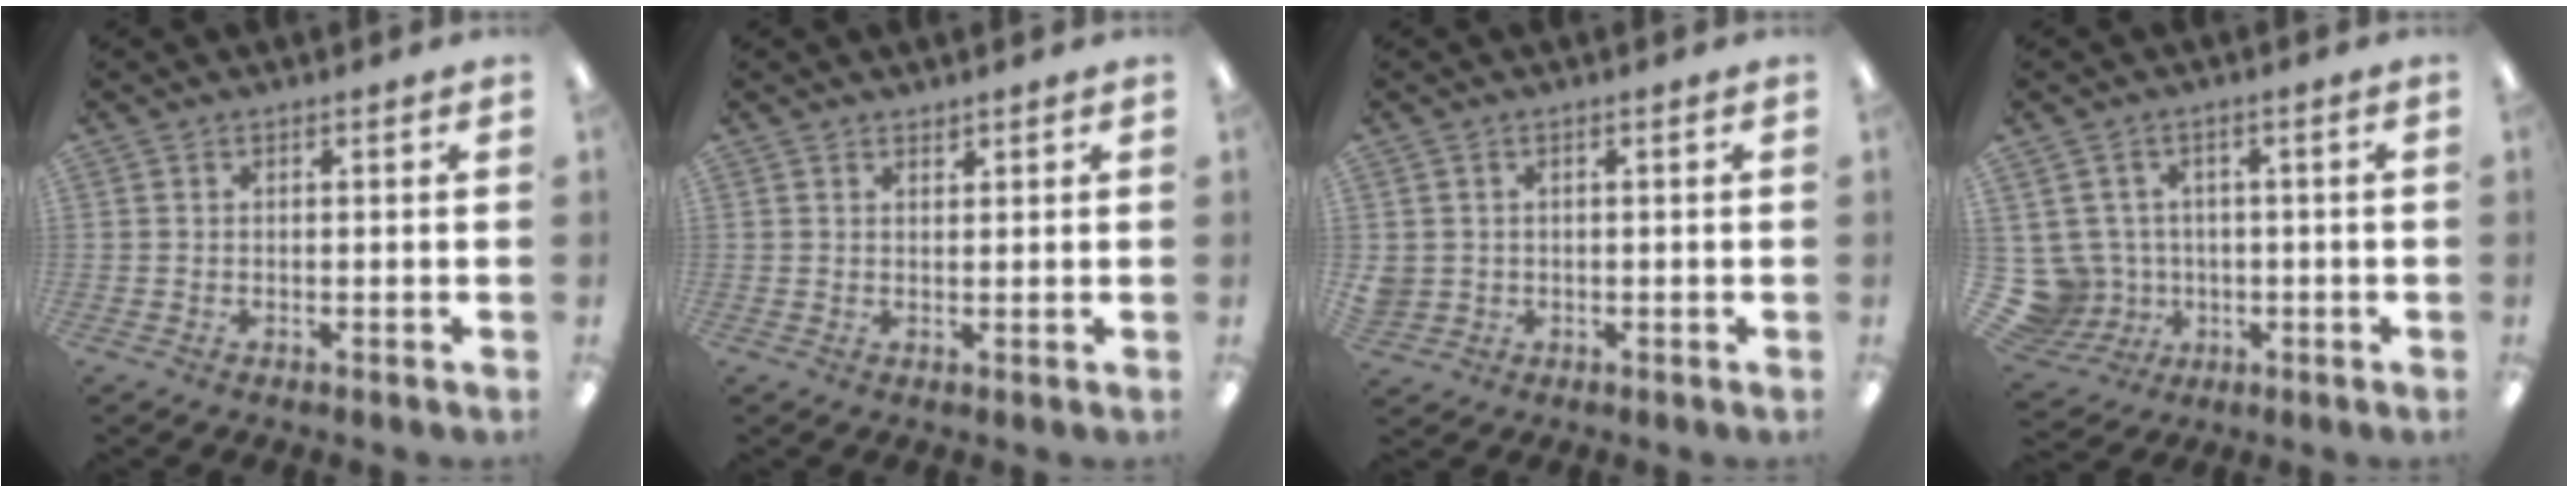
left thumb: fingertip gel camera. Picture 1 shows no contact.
{"total": 1.0, "force": [1.0, 0.3, 0.0], "torque": [0.000, -0.001, 0.019]}
{"total": 2.3, "force": [0.4, 2.3, 0.3], "torque": [-0.009, 0.002, 0.006]}
{"total": 8.4, "force": [-0.2, 8.2, 1.9], "torque": [-0.089, -0.003, 0.005]}